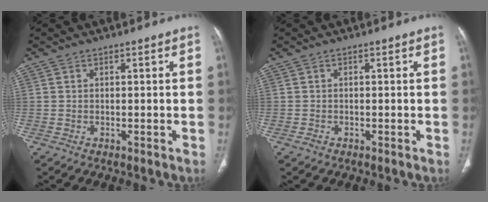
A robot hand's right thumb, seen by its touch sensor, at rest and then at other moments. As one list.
[{"total": 0.8, "force": [-0.5, 0.6, 0.3], "torque": [-0.005, 0.001, -0.010]}]